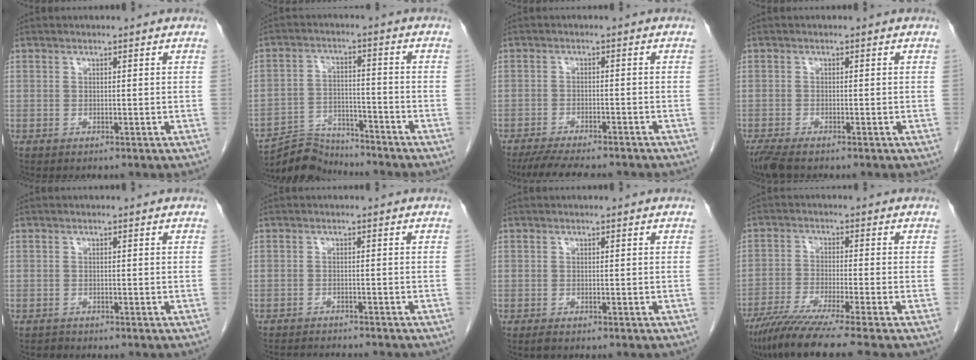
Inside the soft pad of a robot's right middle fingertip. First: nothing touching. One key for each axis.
{"total": 7.7, "fx": -7.6, "fy": 1.2, "fz": -0.5, "tx": 0.005, "ty": 0.006, "tz": -0.135}
{"total": 10.7, "fx": -9.4, "fy": 1.8, "fz": 4.8, "tx": -0.074, "ty": -0.014, "tz": -0.135}
{"total": 3.4, "fx": -2.7, "fy": 0.7, "fz": 2.0, "tx": -0.042, "ty": -0.012, "tz": -0.047}
{"total": 0.5, "fx": -0.5, "fy": 0.1, "fz": -0.2, "tx": -0.003, "ty": -0.002, "tz": -0.011}
{"total": 7.7, "fx": -7.3, "fy": 0.9, "fz": 2.4, "tx": -0.037, "ty": -0.010, "tz": -0.105}
{"total": 0.7, "fx": -0.5, "fy": 0.2, "fz": 0.4, "tx": -0.012, "ty": -0.003, "tz": -0.007}
{"total": 10.2, "fx": -8.1, "fy": -1.6, "fz": 5.9, "tx": -0.089, "ty": -0.037, "tz": -0.132}